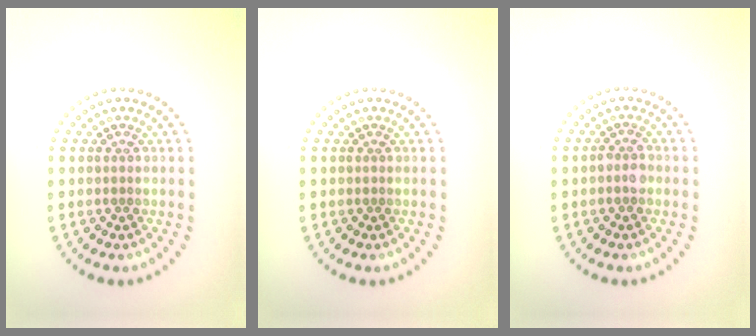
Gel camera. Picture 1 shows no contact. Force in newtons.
{"total": 0.0}
{"total": 1.5, "press": 1.4, "slide": 0.5}